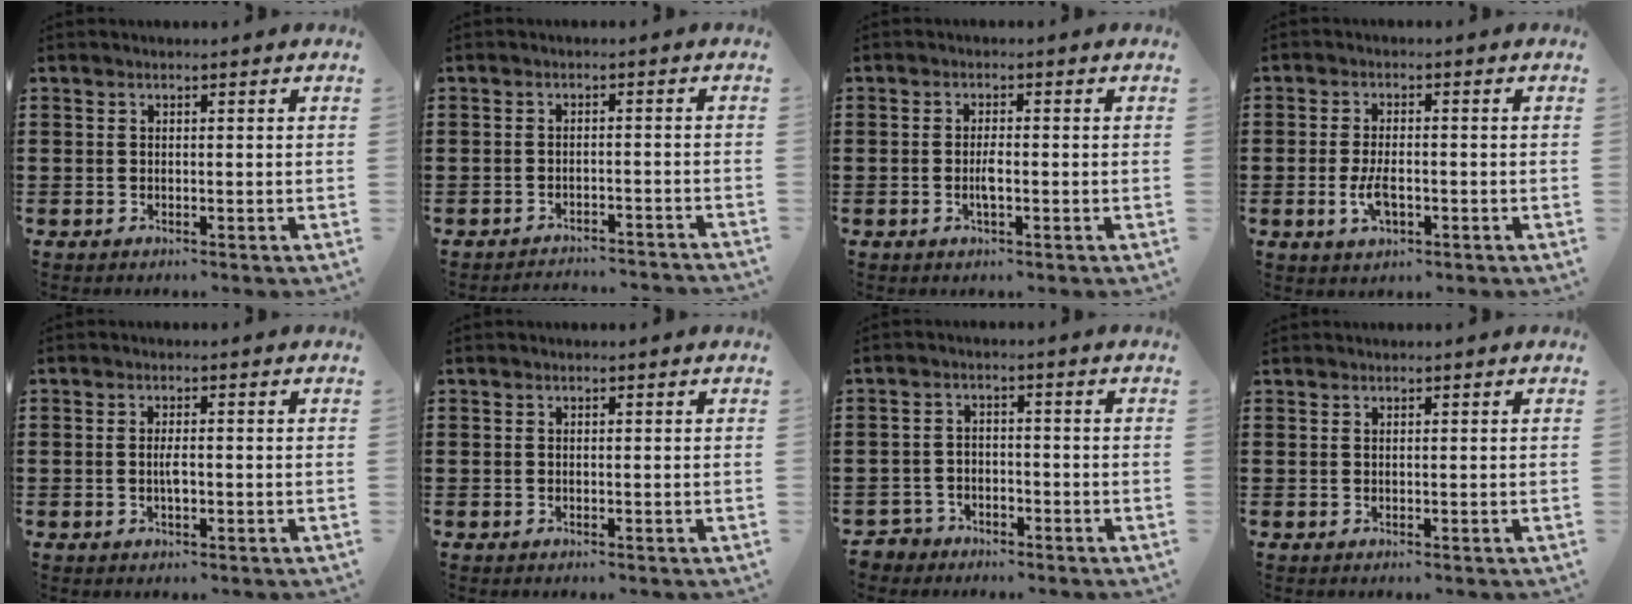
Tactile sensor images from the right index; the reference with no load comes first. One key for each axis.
{"total": 2.6, "fx": -2.6, "fy": -0.1, "fz": -0.1, "tx": -0.004, "ty": -0.001, "tz": -0.057}
{"total": 2.3, "fx": -0.6, "fy": 0.5, "fz": 2.1, "tx": -0.047, "ty": -0.004, "tz": -0.012}
{"total": 4.2, "fx": -1.0, "fy": 2.0, "fz": 3.5, "tx": -0.076, "ty": -0.001, "tz": -0.020}
{"total": 2.2, "fx": -0.3, "fy": 0.7, "fz": 2.0, "tx": -0.039, "ty": 0.002, "tz": -0.007}
{"total": 0.0}
{"total": 2.8, "fx": -2.4, "fy": 1.4, "fz": -0.1, "tx": -0.007, "ty": 0.004, "tz": -0.052}
{"total": 0.0}